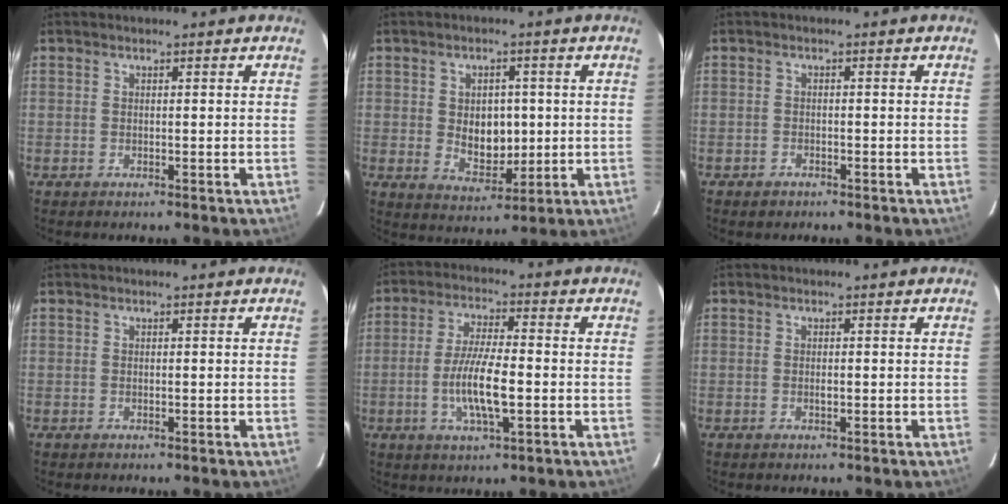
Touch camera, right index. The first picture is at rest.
{"total": 7.5, "force": [0.2, 5.4, 5.2], "torque": [-0.090, -0.002, 0.017]}
{"total": 1.6, "force": [-1.2, 1.0, 0.3], "torque": [-0.010, 0.002, -0.017]}
{"total": 0.0}
{"total": 9.3, "force": [-2.2, 2.1, 8.8], "torque": [-0.173, -0.005, -0.041]}
{"total": 0.8, "force": [-0.2, 0.4, 0.6], "torque": [-0.011, 0.000, -0.002]}